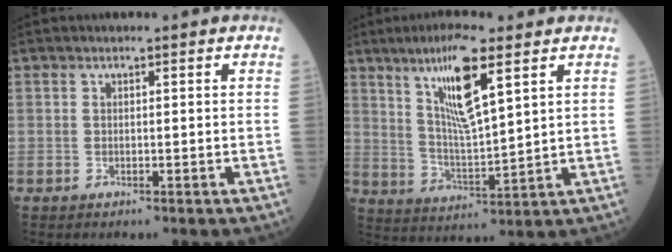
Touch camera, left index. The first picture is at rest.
{"total": 10.9, "force": [6.0, 1.3, 9.0], "torque": [-0.173, -0.002, 0.113]}